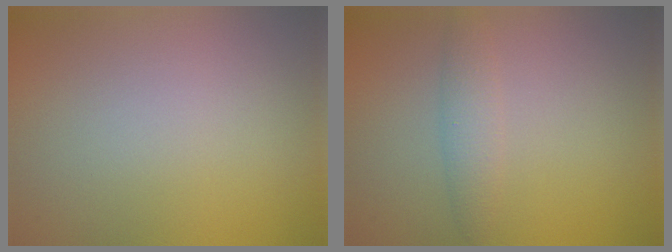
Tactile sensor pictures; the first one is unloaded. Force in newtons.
{"total": 1.9, "press": 1.9, "slide": 0.0}